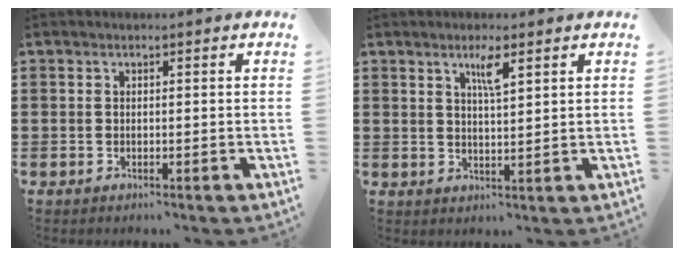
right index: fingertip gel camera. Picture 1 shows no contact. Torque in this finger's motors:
{"motor_torque": [0.10, -0.02, 0.09, 0.05]}